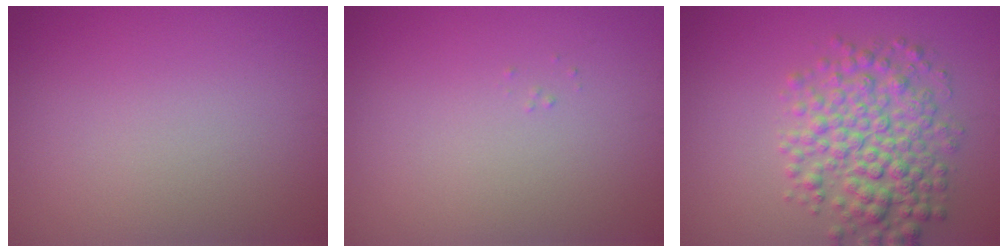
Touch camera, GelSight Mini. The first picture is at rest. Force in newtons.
{"total": 0.0}
{"total": 5.8, "press": 5.8, "slide": 0.0}